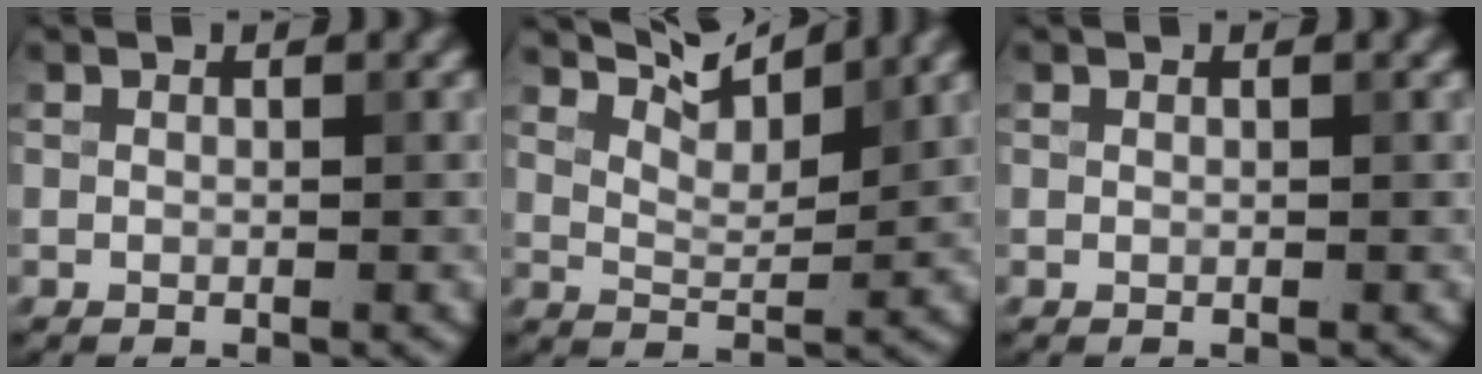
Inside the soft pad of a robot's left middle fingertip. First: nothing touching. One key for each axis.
{"total": 4.6, "fx": 4.0, "fy": 0.8, "fz": 2.1, "tx": -0.046, "ty": 0.002, "tz": 0.059}
{"total": 0.0}